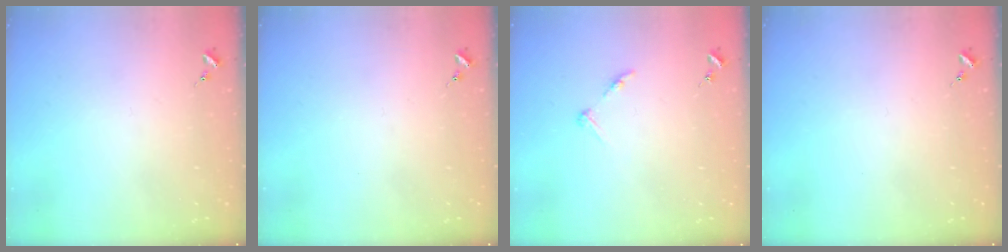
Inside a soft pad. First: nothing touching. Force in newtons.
{"total": 0.0}
{"total": 5.2, "press": 5.2, "slide": 0.6}
{"total": 0.0}